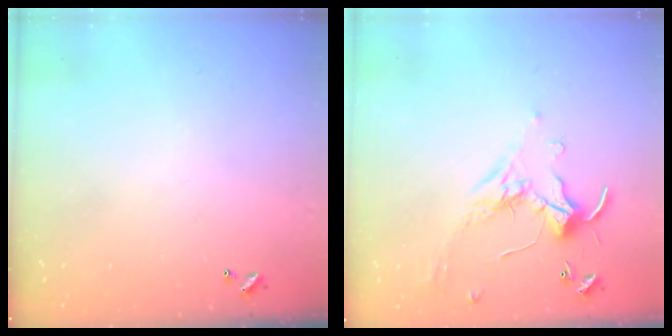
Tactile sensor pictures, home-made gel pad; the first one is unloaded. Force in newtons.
{"total": 0.0}